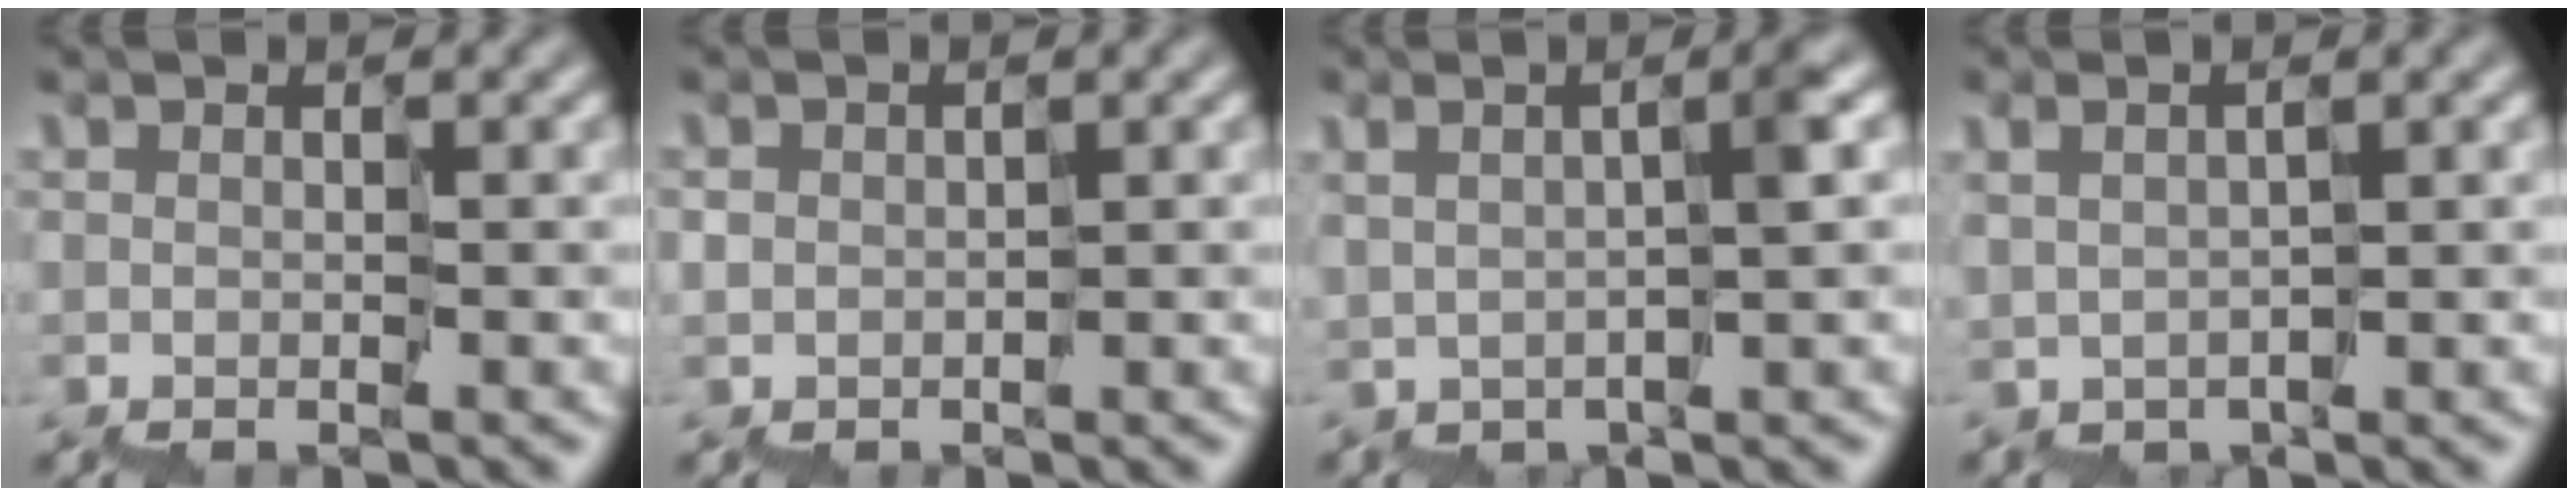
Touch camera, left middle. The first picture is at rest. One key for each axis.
{"total": 0.9, "fx": -0.5, "fy": 0.6, "fz": -0.5, "tx": 0.011, "ty": 0.005, "tz": -0.010}
{"total": 1.4, "fx": 0.5, "fy": -0.7, "fz": 1.2, "tx": -0.027, "ty": 0.007, "tz": 0.008}
{"total": 0.8, "fx": 0.2, "fy": -0.5, "fz": -0.6, "tx": 0.003, "ty": 0.005, "tz": 0.005}